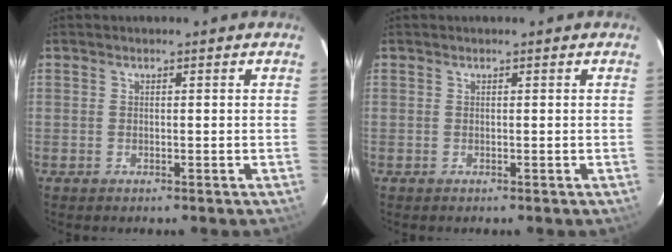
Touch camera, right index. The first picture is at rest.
{"total": 0.0}